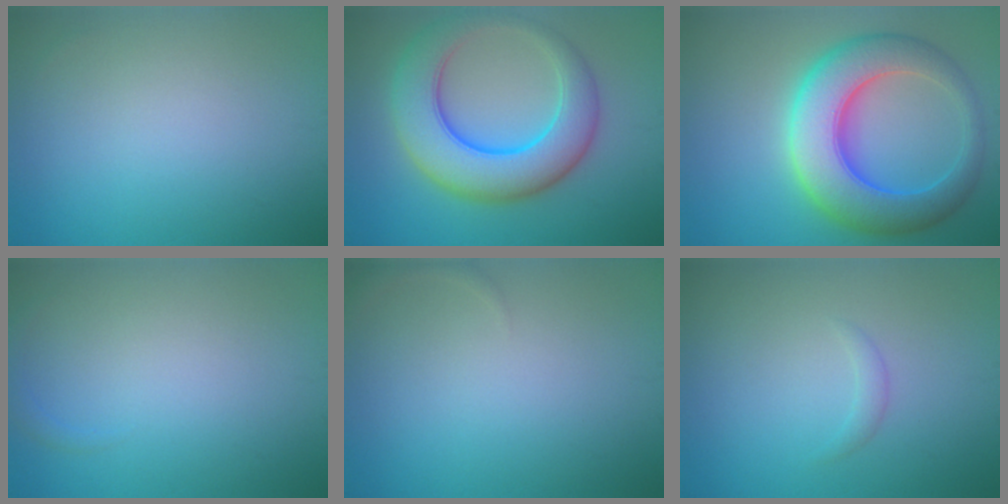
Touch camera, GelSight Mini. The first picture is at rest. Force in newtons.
{"total": 9.0, "press": 9.0, "slide": 0.3}
{"total": 9.6, "press": 9.6, "slide": 0.2}
{"total": 0.8, "press": 0.8, "slide": 0.0}
{"total": 0.7, "press": 0.7, "slide": 0.1}
{"total": 0.8, "press": 0.8, "slide": 0.1}